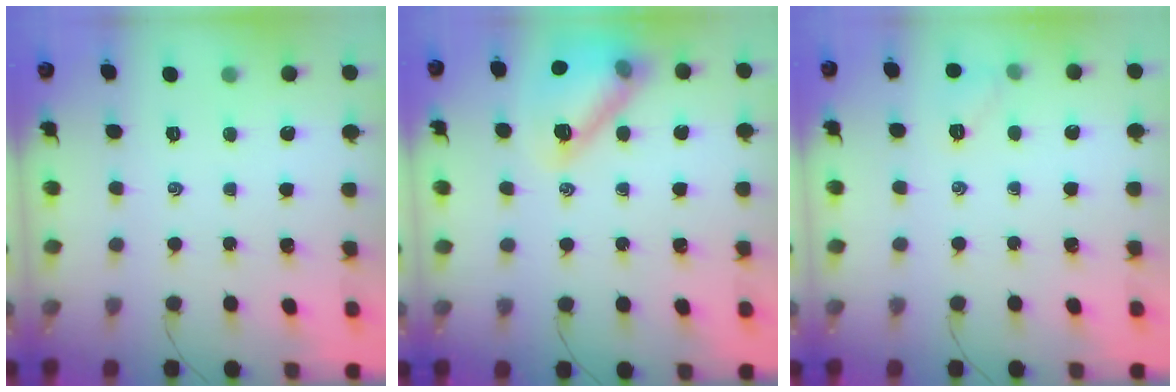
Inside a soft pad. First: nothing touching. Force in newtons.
{"total": 16.2, "press": 16.1, "slide": 1.5}
{"total": 5.6, "press": 5.4, "slide": 1.4}